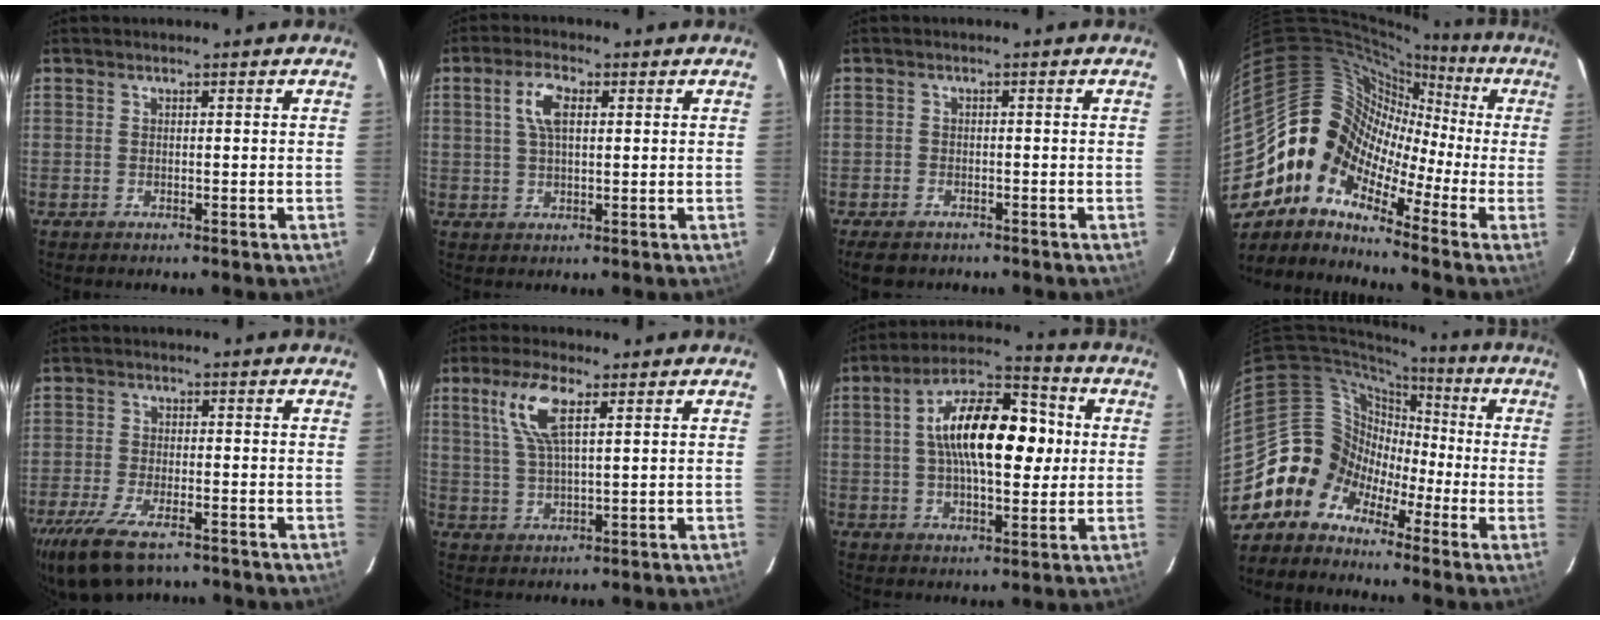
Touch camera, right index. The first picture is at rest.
{"total": 5.3, "force": [1.5, 2.3, 4.5], "torque": [-0.087, 0.012, 0.029]}
{"total": 4.6, "force": [-3.4, 2.6, 1.7], "torque": [-0.049, -0.005, -0.054]}
{"total": 12.7, "force": [-2.7, 10.4, 6.8], "torque": [-0.118, 0.007, -0.087]}
{"total": 12.9, "force": [-8.9, 5.1, 7.9], "torque": [-0.188, -0.037, -0.161]}
{"total": 8.7, "force": [3.7, 2.4, 7.5], "torque": [-0.155, 0.011, 0.076]}
{"total": 17.6, "force": [2.1, 7.9, 15.6], "torque": [-0.264, 0.030, 0.027]}
{"total": 9.6, "force": [-5.2, 8.1, 0.6], "torque": [-0.016, 0.050, -0.119]}